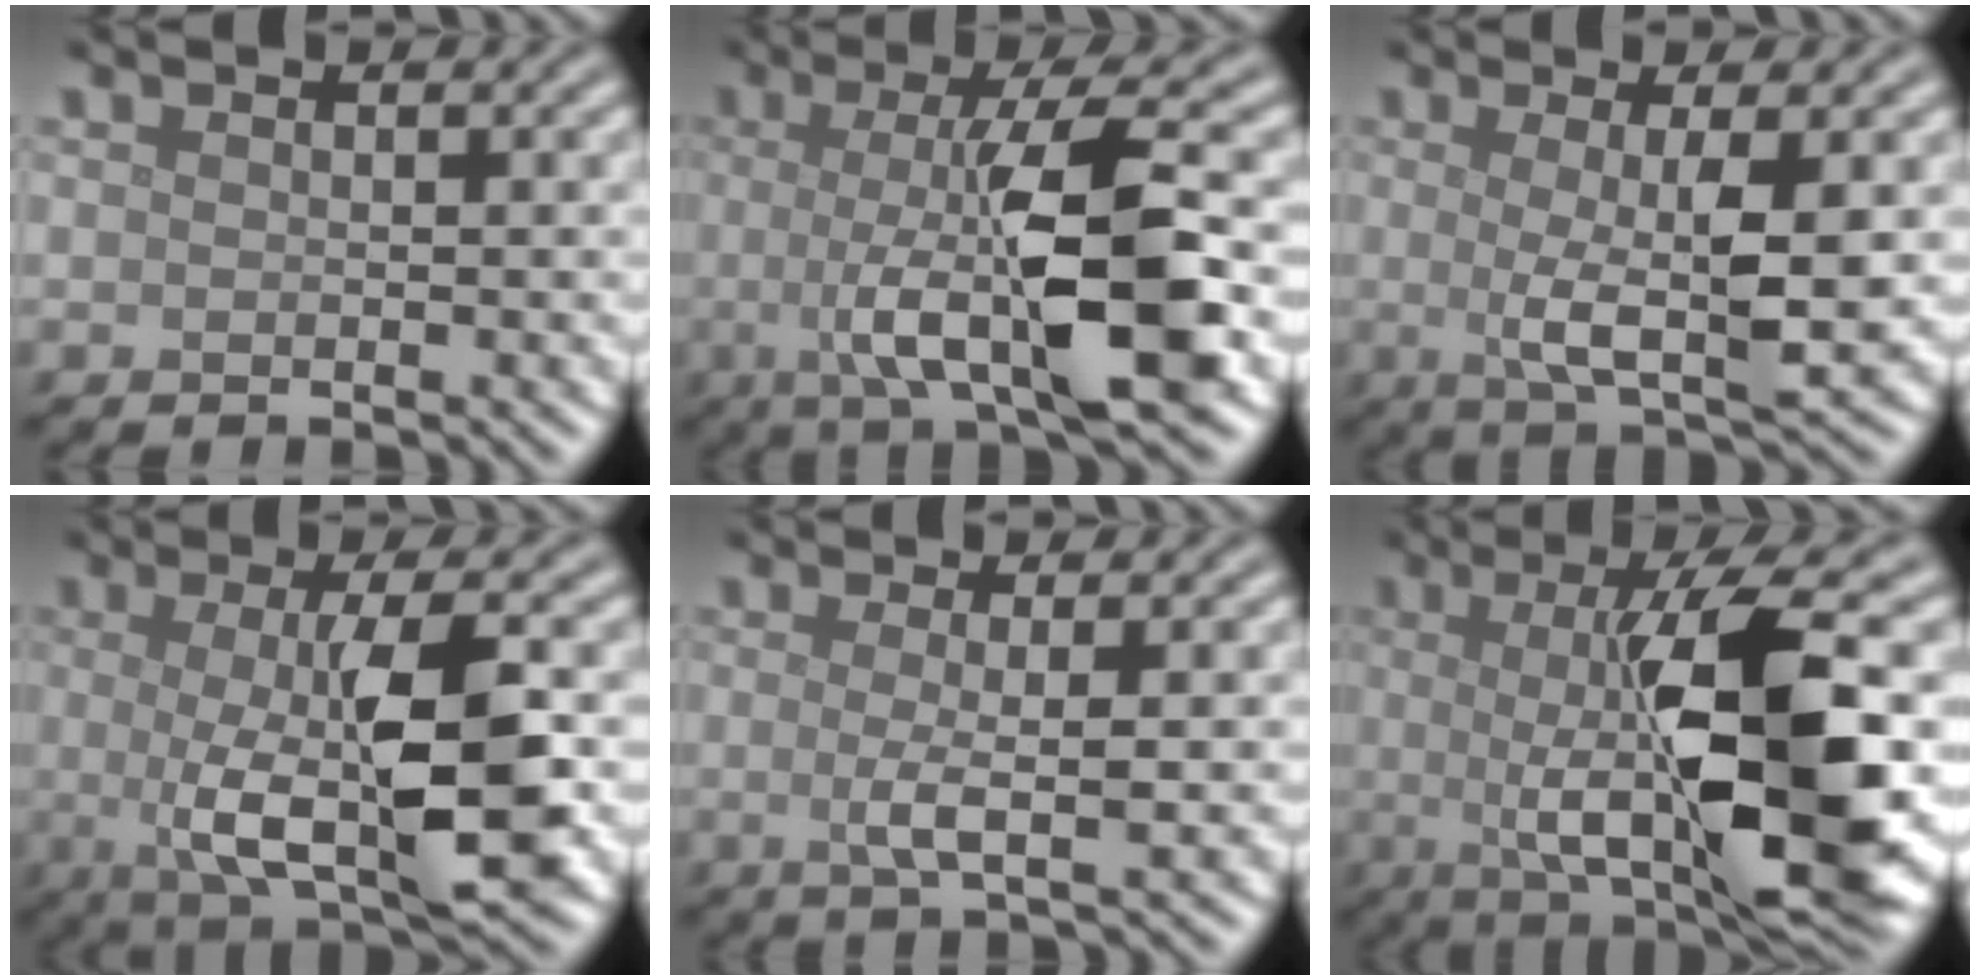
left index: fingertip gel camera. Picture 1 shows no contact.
{"total": 10.1, "force": [-0.8, 2.5, 9.7], "torque": [-0.142, -0.002, -0.017]}
{"total": 4.9, "force": [0.1, 0.9, 4.8], "torque": [-0.083, -0.006, 0.001]}
{"total": 8.7, "force": [-0.3, 2.3, 8.3], "torque": [-0.130, -0.014, -0.003]}
{"total": 2.6, "force": [0.0, 0.7, 2.5], "torque": [-0.046, -0.006, -0.004]}
{"total": 13.0, "force": [-0.1, 3.4, 12.6], "torque": [-0.188, -0.012, -0.001]}